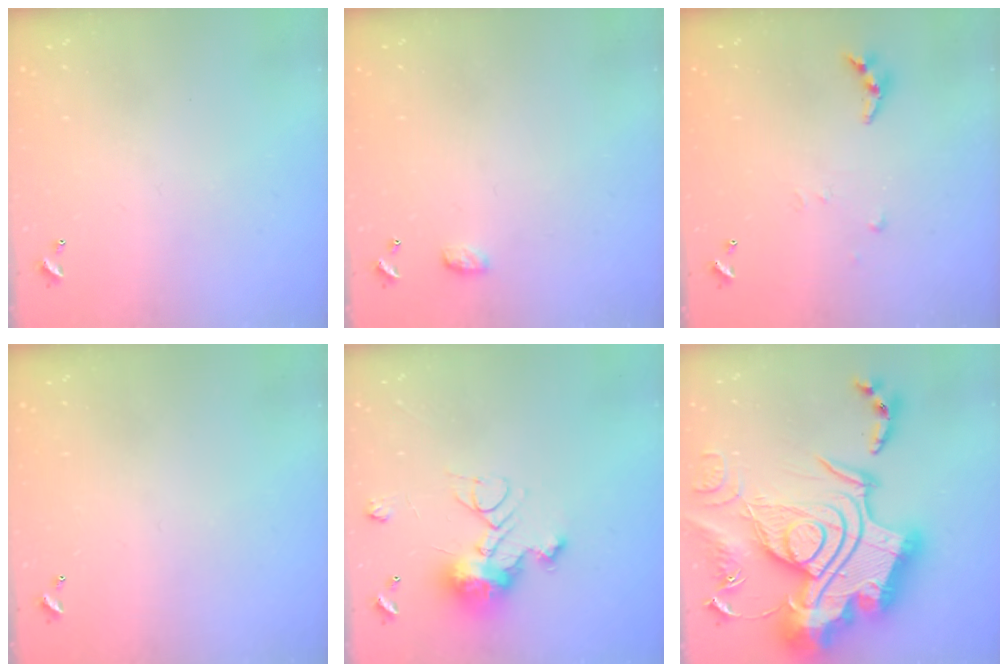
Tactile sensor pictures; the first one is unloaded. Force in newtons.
{"total": 3.4, "press": 3.4, "slide": 0.5}
{"total": 4.7, "press": 4.7, "slide": 0.3}
{"total": 0.0}
{"total": 18.1, "press": 18.1, "slide": 0.6}
{"total": 0.7, "press": 0.7, "slide": 0.1}